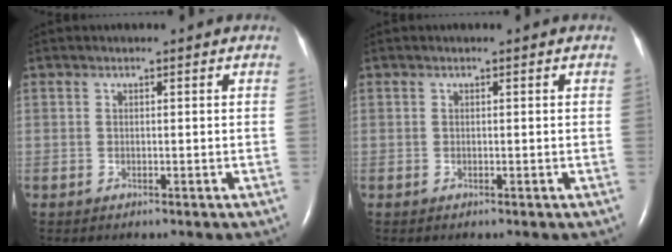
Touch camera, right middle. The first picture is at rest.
{"total": 0.0}